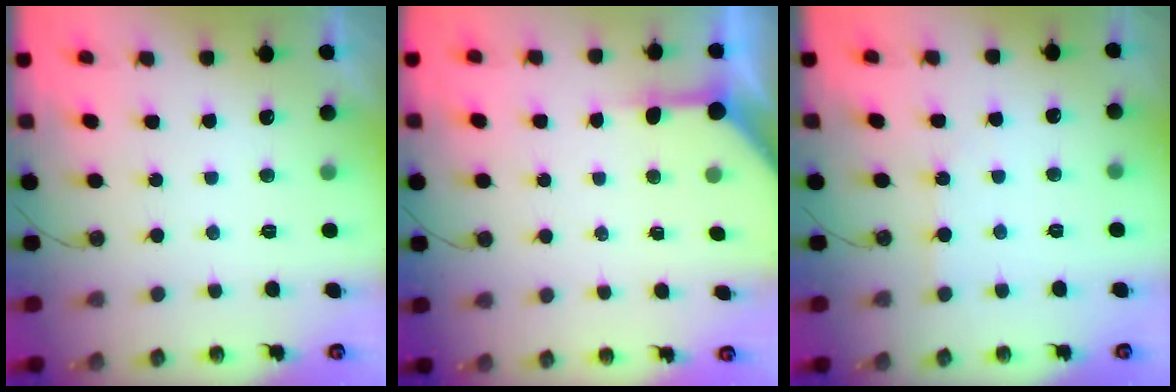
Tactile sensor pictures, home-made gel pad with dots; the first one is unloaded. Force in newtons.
{"total": 4.5, "press": 4.5, "slide": 0.4}
{"total": 2.1, "press": 2.0, "slide": 0.3}